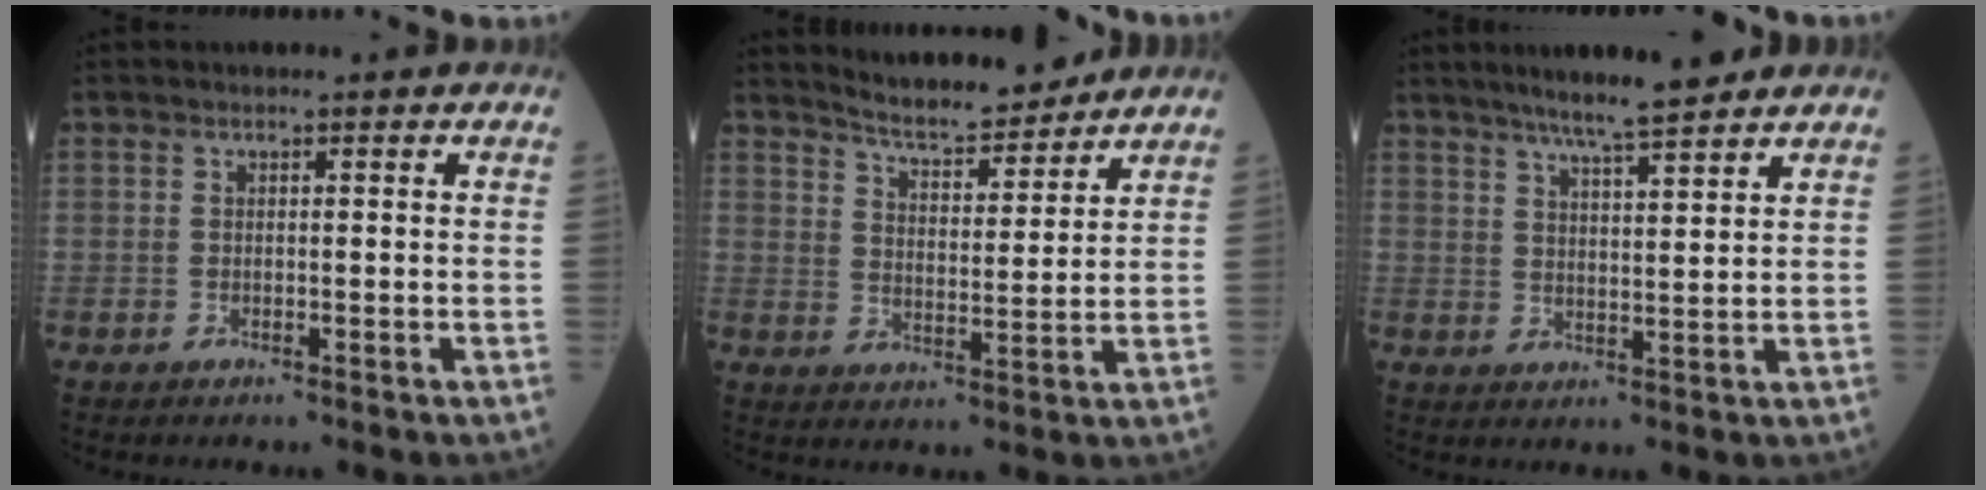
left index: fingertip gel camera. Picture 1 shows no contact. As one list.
[{"total": 9.5, "force": [8.9, 1.1, 3.1], "torque": [-0.057, 0.004, 0.145]}, {"total": 9.0, "force": [7.3, 0.3, 5.2], "torque": [-0.081, 0.016, 0.118]}]